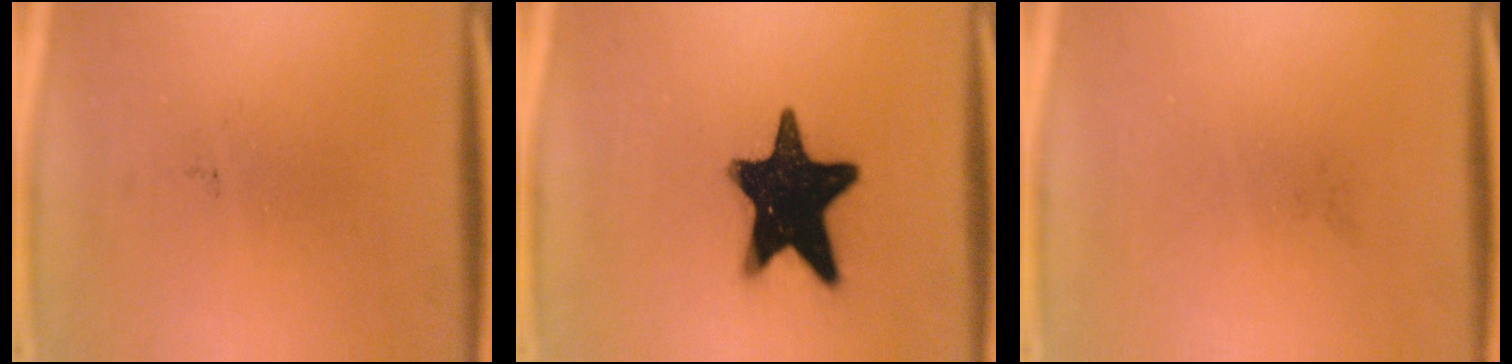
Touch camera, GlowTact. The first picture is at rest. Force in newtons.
{"total": 19.4}
{"total": 0.0}